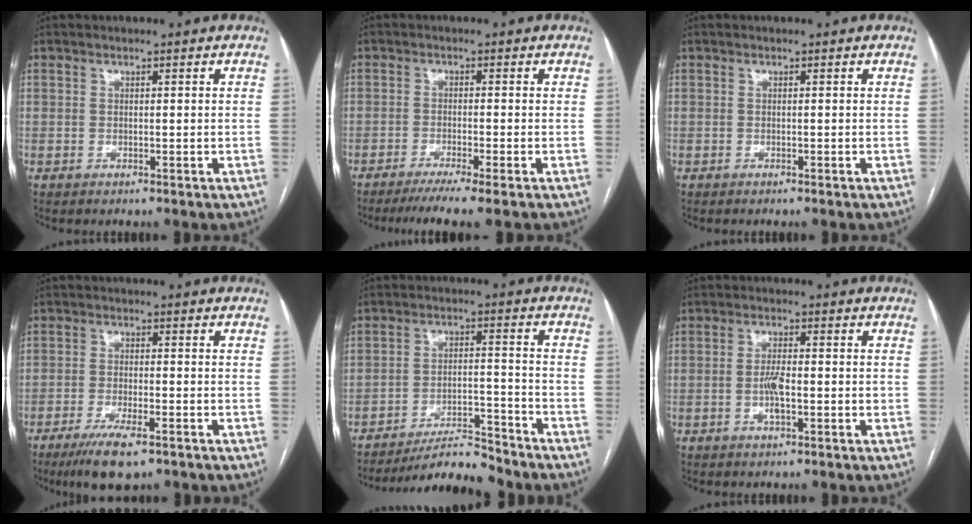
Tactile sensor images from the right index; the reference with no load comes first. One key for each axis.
{"total": 6.0, "fx": -4.6, "fy": -0.7, "fz": 3.9, "tx": -0.050, "ty": -0.013, "tz": -0.073}
{"total": 0.0}
{"total": 7.6, "fx": -4.9, "fy": 1.6, "fz": 5.6, "tx": -0.101, "ty": -0.016, "tz": -0.080}
{"total": 9.1, "fx": -8.8, "fy": 0.4, "fz": 2.4, "tx": -0.028, "ty": 0.005, "tz": -0.150}
{"total": 3.5, "fx": -0.8, "fy": 1.0, "fz": 3.3, "tx": -0.066, "ty": -0.001, "tz": -0.015}